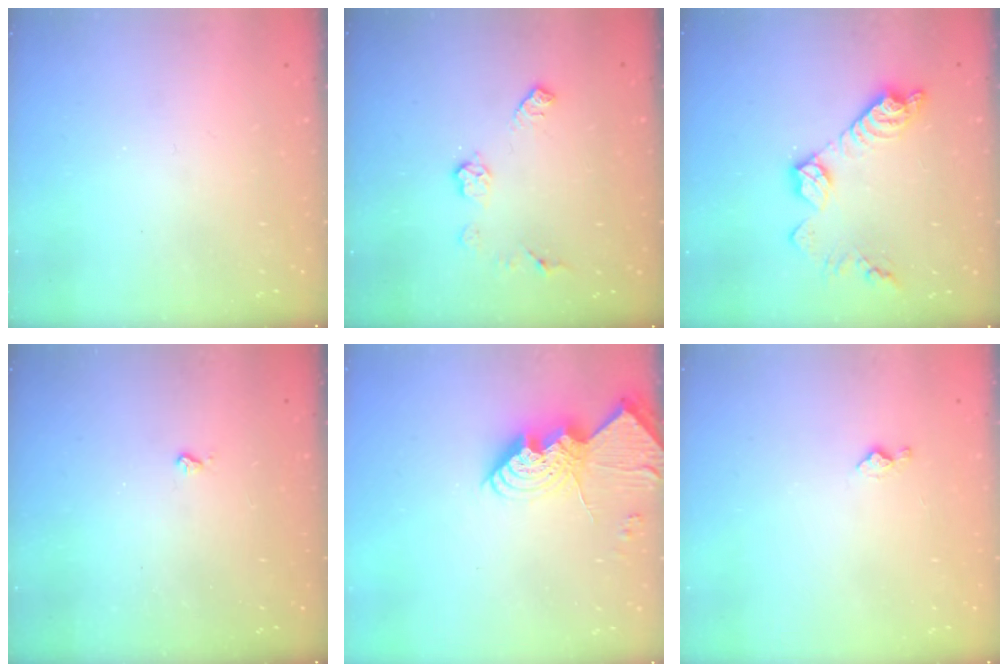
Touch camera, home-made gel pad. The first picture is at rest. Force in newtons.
{"total": 7.6, "press": 7.6, "slide": 0.5}
{"total": 13.5, "press": 13.5, "slide": 0.9}
{"total": 2.1, "press": 2.1, "slide": 0.5}
{"total": 14.7, "press": 14.6, "slide": 1.4}
{"total": 5.3, "press": 5.2, "slide": 0.6}